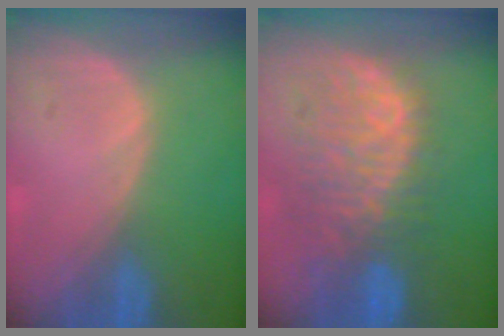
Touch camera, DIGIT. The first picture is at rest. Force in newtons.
{"total": 10.4, "press": 9.4, "slide": 4.6}